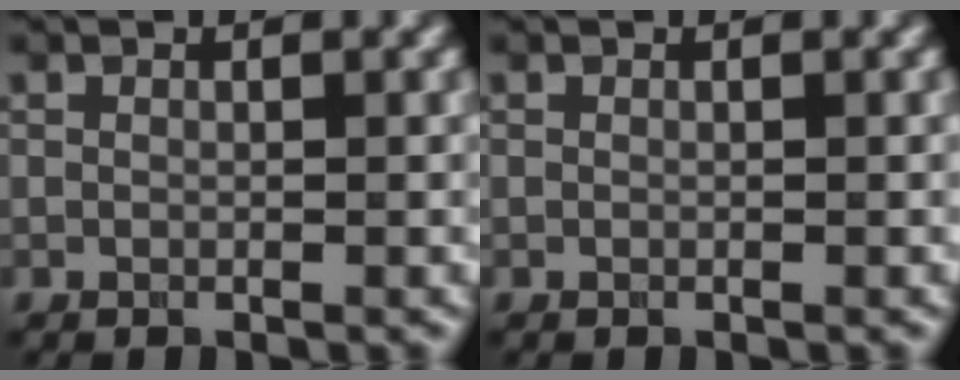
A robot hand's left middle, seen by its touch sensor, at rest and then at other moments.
{"total": 0.0}